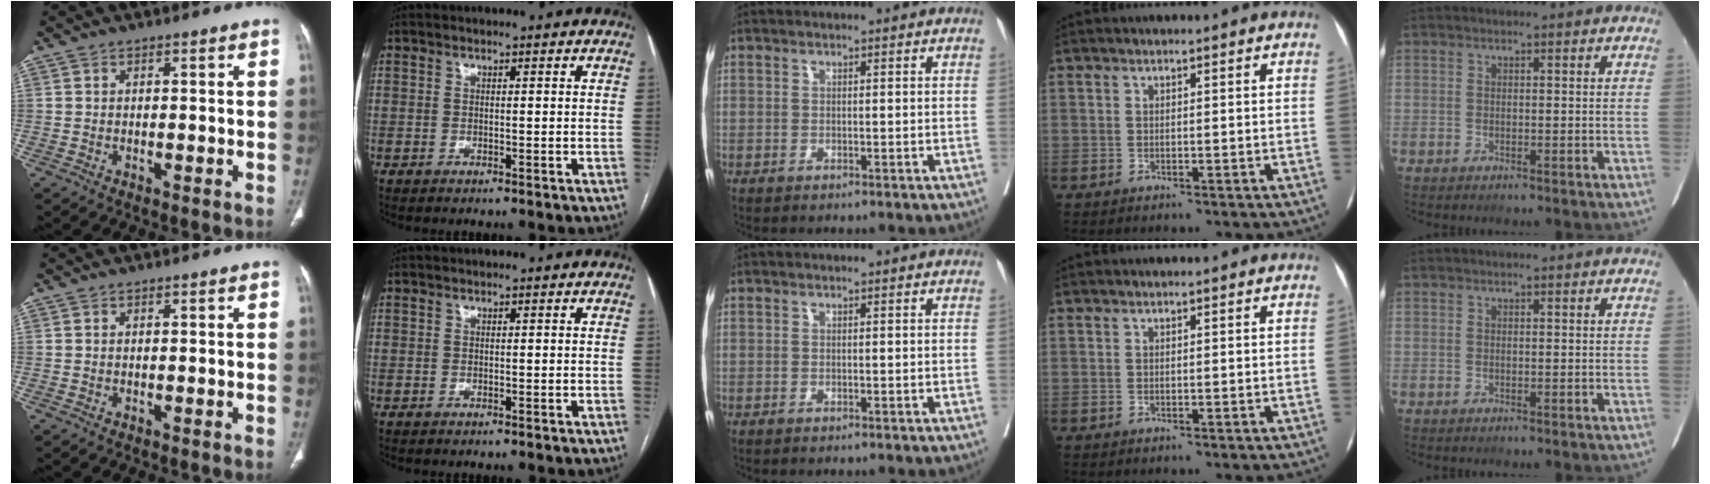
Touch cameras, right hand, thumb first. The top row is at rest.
{}